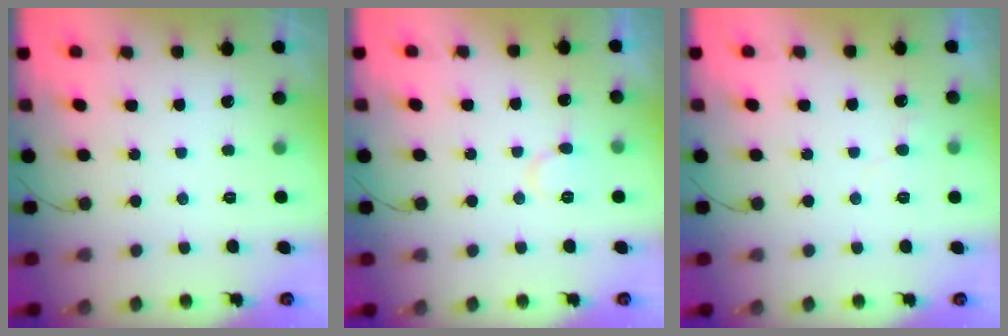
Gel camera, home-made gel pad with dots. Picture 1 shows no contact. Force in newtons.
{"total": 6.4, "press": 6.4, "slide": 0.4}
{"total": 3.9, "press": 3.9, "slide": 0.2}